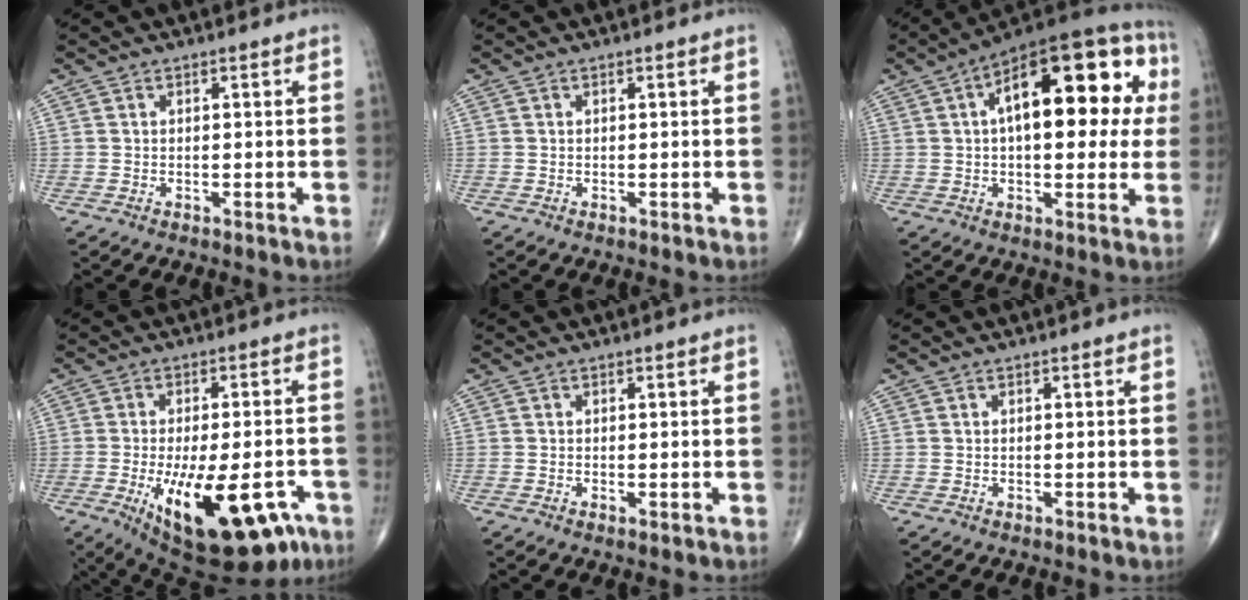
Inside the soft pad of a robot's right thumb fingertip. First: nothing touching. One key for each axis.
{"total": 0.0}
{"total": 24.1, "fx": 5.2, "fy": 11.0, "fz": 20.8, "tx": -0.275, "ty": 0.036, "tz": 0.067}
{"total": 21.0, "fx": -9.2, "fy": 8.6, "fz": 16.8, "tx": -0.218, "ty": 0.003, "tz": -0.118}
{"total": 0.5, "fx": -0.2, "fy": 0.1, "fz": 0.5, "tx": -0.010, "ty": -0.003, "tz": -0.004}
{"total": 0.0}